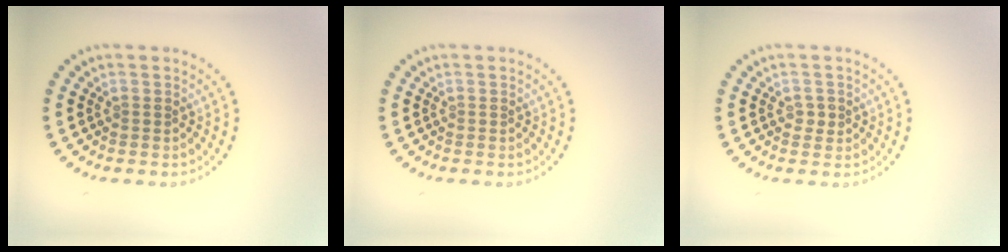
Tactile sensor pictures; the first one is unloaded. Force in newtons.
{"total": 0.0}
{"total": 1.1, "press": 1.1, "slide": 0.3}